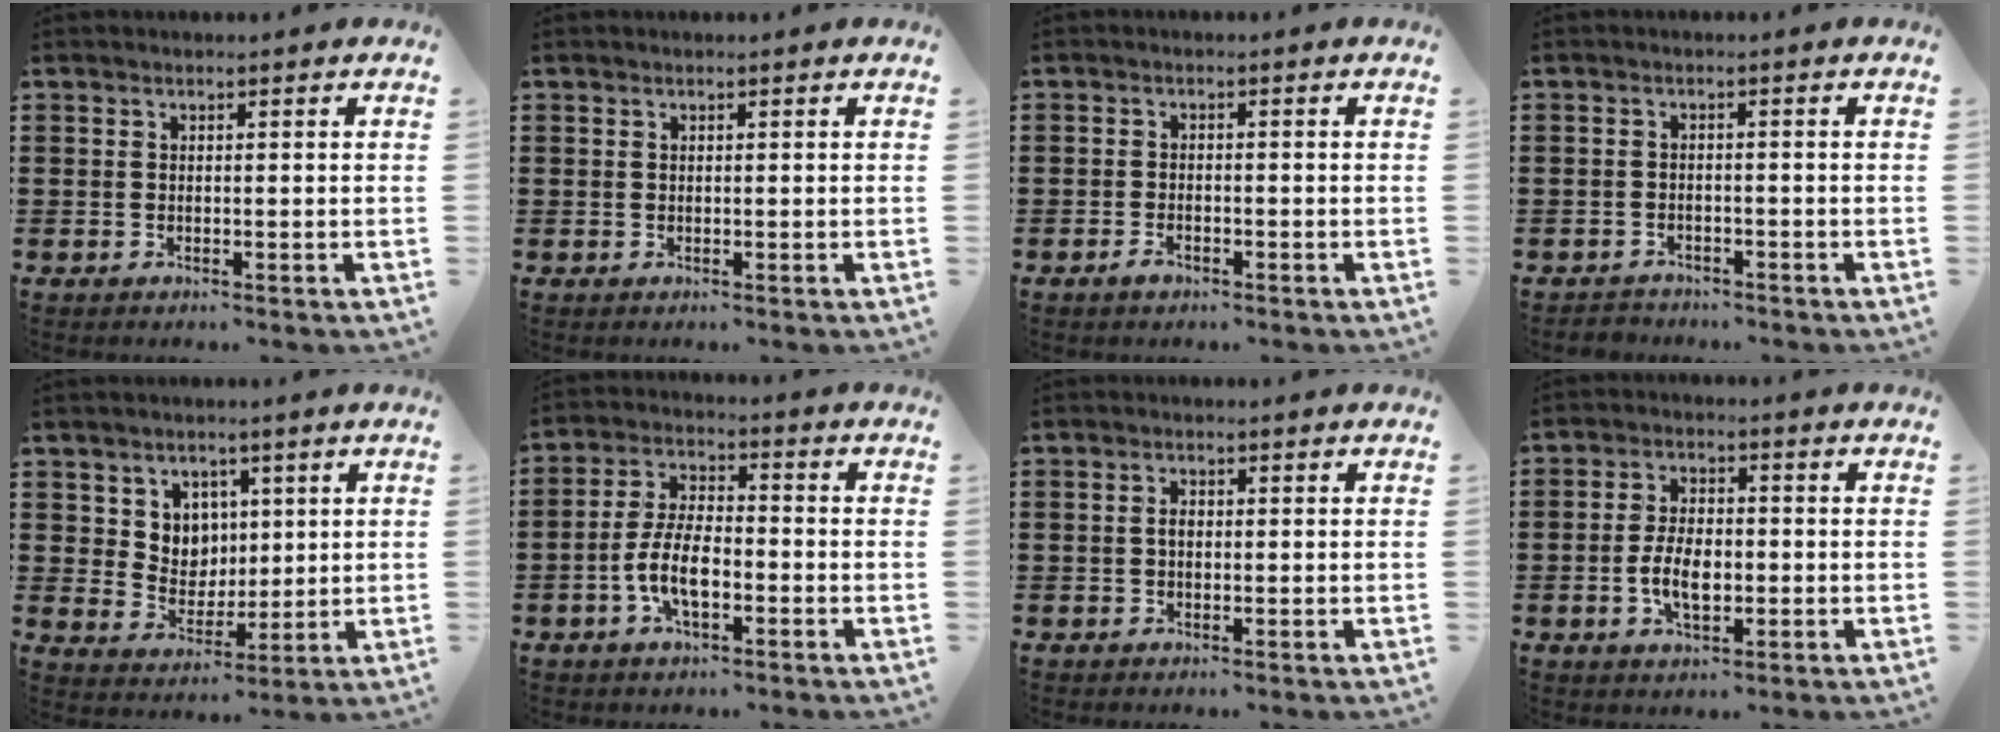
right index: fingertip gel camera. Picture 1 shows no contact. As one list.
[{"total": 0.0}, {"total": 1.5, "force": [-1.1, 0.6, 0.9], "torque": [-0.026, -0.006, -0.023]}, {"total": 1.5, "force": [-1.5, 0.3, -0.1], "torque": [-0.005, 0.001, -0.032]}, {"total": 5.5, "force": [2.6, 4.8, 0.5], "torque": [-0.032, -0.001, 0.046]}, {"total": 7.6, "force": [-2.5, 3.2, 6.4], "torque": [-0.149, -0.006, -0.053]}, {"total": 1.4, "force": [0.0, 0.7, 1.2], "torque": [-0.023, 0.004, -0.002]}, {"total": 6.0, "force": [-1.2, 3.0, 5.0], "torque": [-0.111, -0.001, -0.025]}]